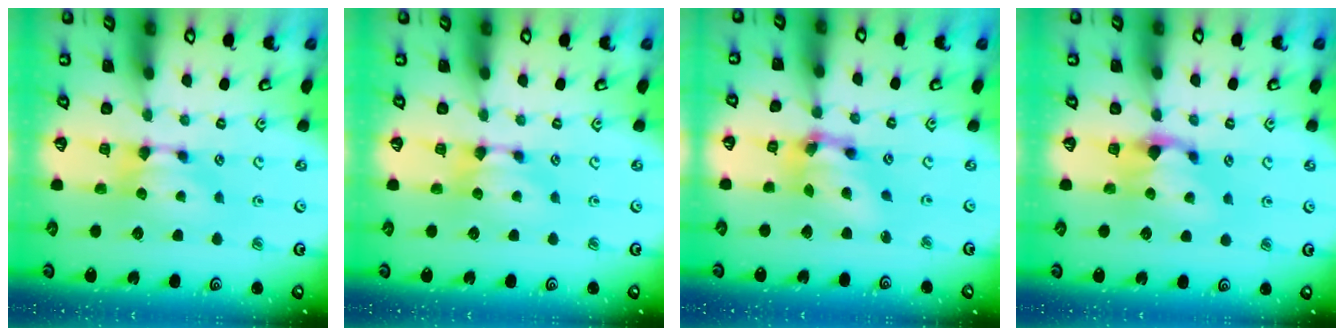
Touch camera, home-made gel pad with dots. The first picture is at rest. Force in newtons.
{"total": 0.0}
{"total": 7.6, "press": 7.2, "slide": 2.3}
{"total": 1.1, "press": 0.3, "slide": 1.1}